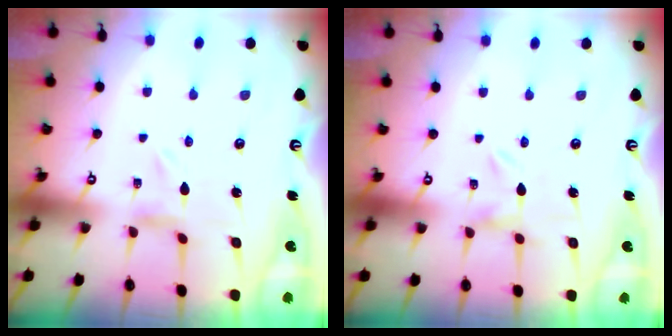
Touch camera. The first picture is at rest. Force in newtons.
{"total": 0.0}